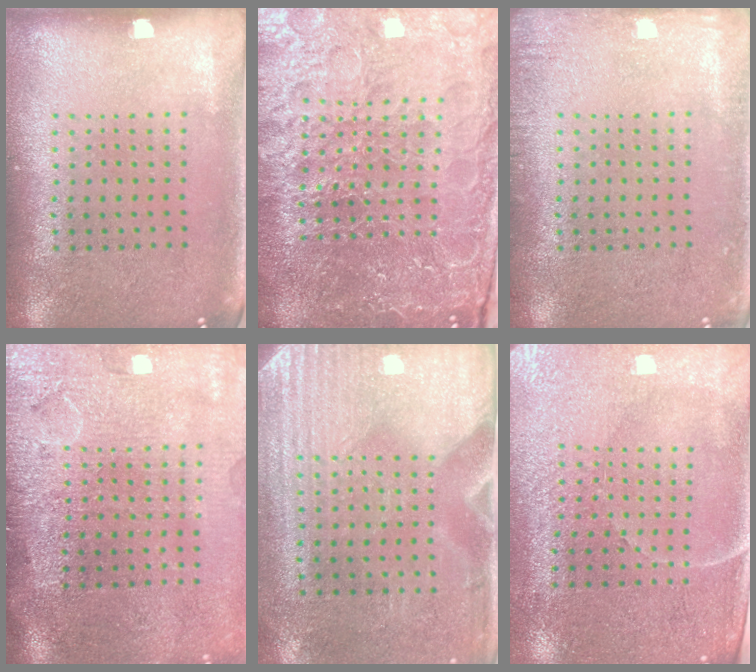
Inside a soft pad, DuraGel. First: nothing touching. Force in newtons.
{"total": 5.7, "press": 5.1, "slide": 2.4}
{"total": 1.5, "press": 1.4, "slide": 0.2}
{"total": 4.4, "press": 3.6, "slide": 2.5}
{"total": 3.0, "press": 2.6, "slide": 1.5}
{"total": 3.4, "press": 3.2, "slide": 1.0}